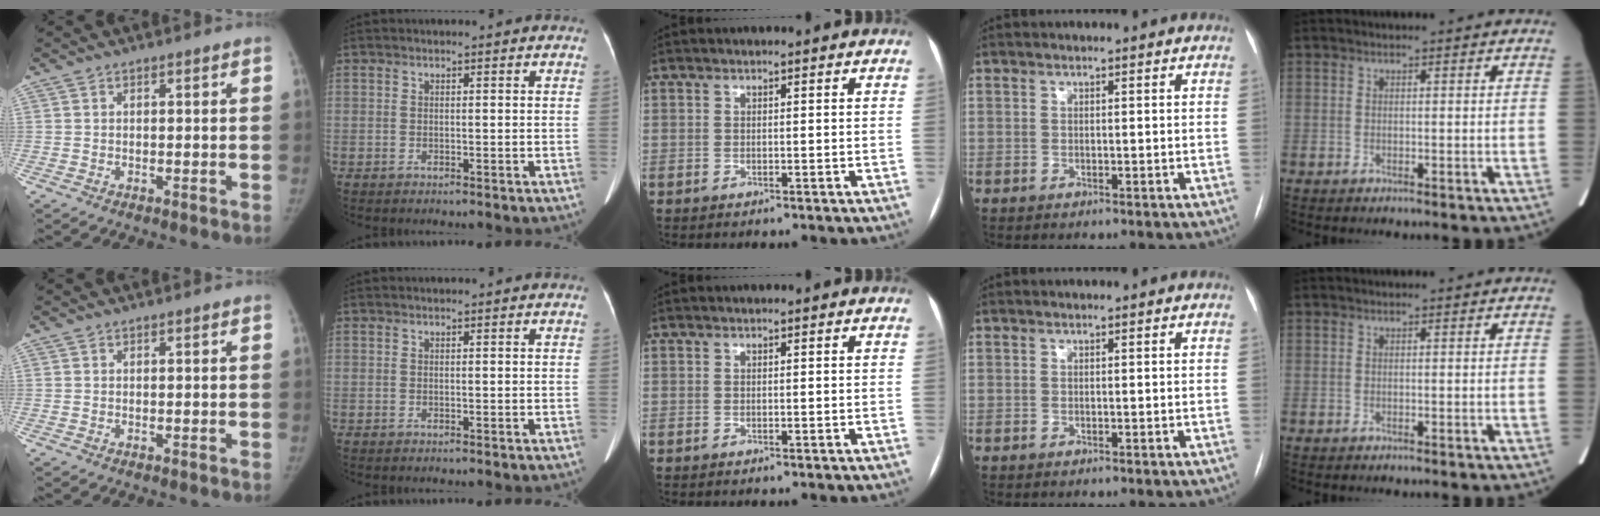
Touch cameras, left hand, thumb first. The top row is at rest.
{}